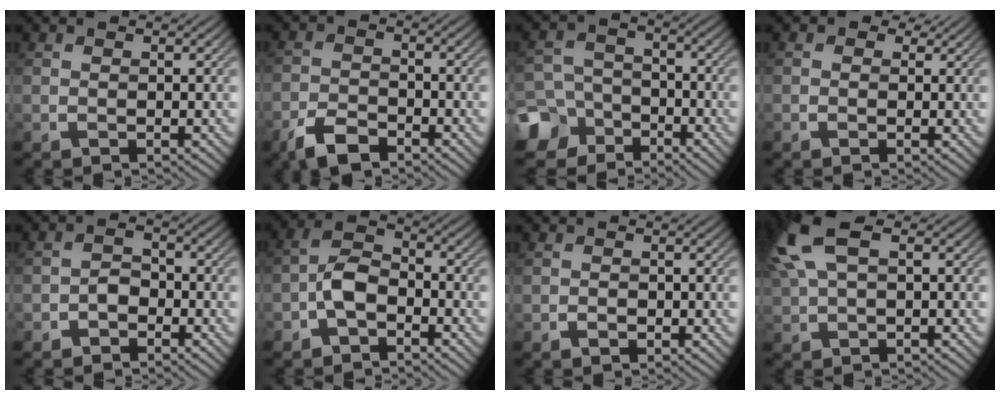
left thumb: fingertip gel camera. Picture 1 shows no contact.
{"total": 5.2, "force": [-3.7, 2.2, 2.8], "torque": [-0.055, -0.004, -0.079]}
{"total": 9.2, "force": [-6.0, 6.4, 2.6], "torque": [-0.064, -0.019, -0.124]}
{"total": 2.0, "force": [0.5, 1.8, 0.9], "torque": [-0.012, 0.002, 0.002]}
{"total": 2.4, "force": [-1.5, 1.6, 1.1], "torque": [-0.018, 0.009, -0.033]}
{"total": 4.8, "force": [-2.4, 2.6, 3.2], "torque": [-0.061, 0.014, -0.059]}
{"total": 1.0, "force": [-0.5, 0.7, 0.5], "torque": [-0.007, -0.003, -0.009]}
{"total": 7.1, "force": [2.5, 3.3, 5.8], "torque": [-0.147, 0.018, 0.046]}